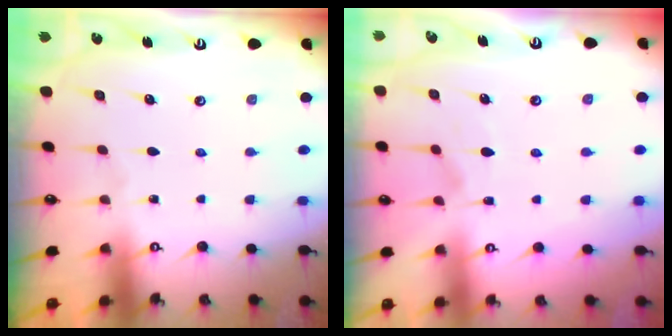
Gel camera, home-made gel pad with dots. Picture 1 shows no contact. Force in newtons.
{"total": 1.4, "press": 0.9, "slide": 1.1}